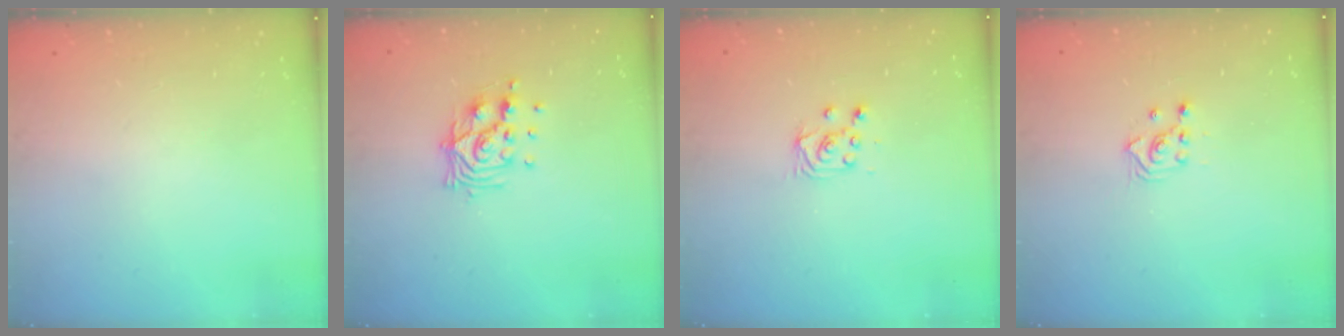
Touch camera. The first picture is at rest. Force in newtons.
{"total": 11.0, "press": 11.0, "slide": 1.3}
{"total": 5.2, "press": 5.2, "slide": 0.5}
{"total": 2.9, "press": 2.9, "slide": 0.2}